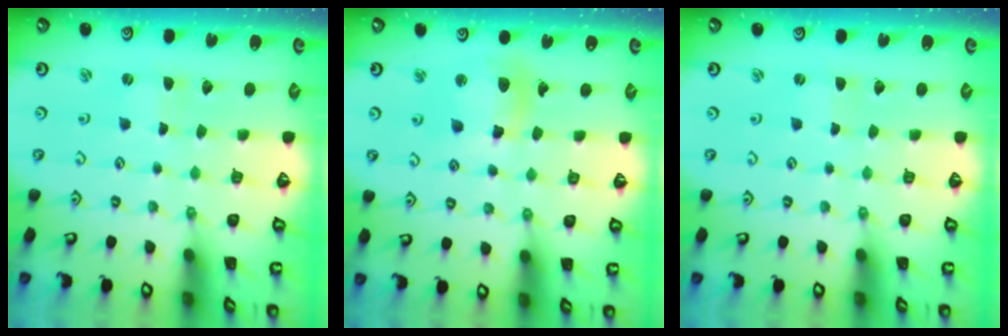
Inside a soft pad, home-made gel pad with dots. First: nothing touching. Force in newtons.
{"total": 11.0, "press": 10.8, "slide": 1.7}
{"total": 0.7, "press": 0.7, "slide": 0.1}